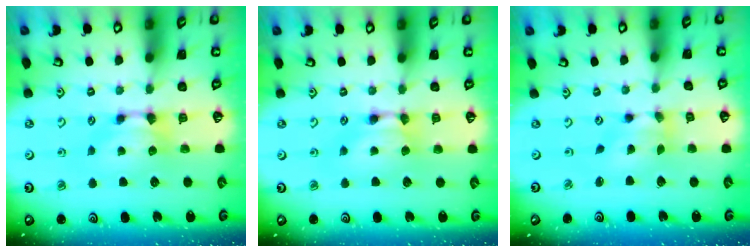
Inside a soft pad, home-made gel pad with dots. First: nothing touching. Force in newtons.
{"total": 1.6, "press": 1.6, "slide": 0.2}
{"total": 2.7, "press": 2.3, "slide": 1.4}